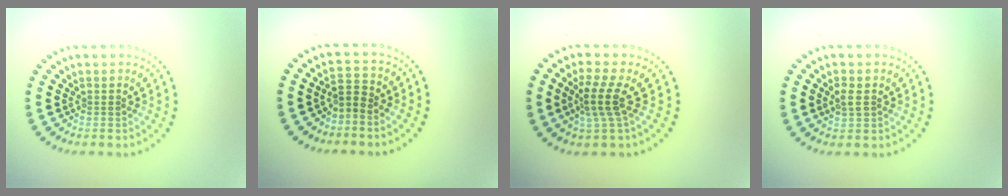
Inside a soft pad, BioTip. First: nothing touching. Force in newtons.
{"total": 1.8, "press": 1.4, "slide": 1.1}
{"total": 3.1, "press": 2.3, "slide": 2.0}
{"total": 1.6, "press": 1.5, "slide": 0.3}